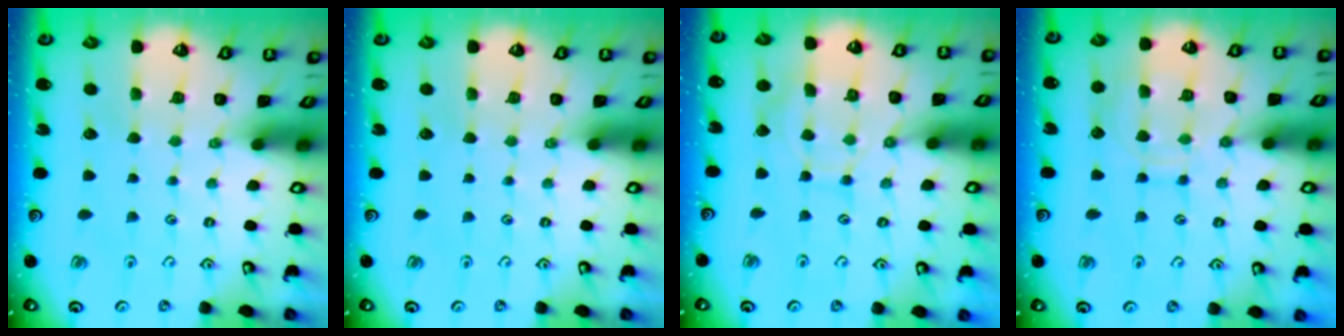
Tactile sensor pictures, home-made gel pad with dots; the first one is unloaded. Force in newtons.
{"total": 0.0}
{"total": 8.2, "press": 8.1, "slide": 1.0}
{"total": 10.3, "press": 10.2, "slide": 1.0}